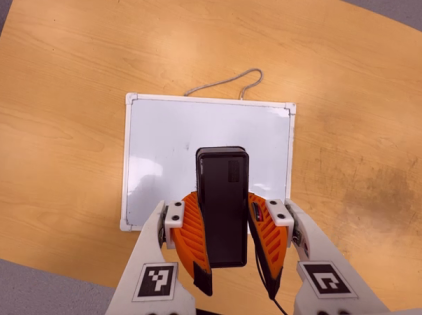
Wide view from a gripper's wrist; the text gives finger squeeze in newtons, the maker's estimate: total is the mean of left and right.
{"total": 8.3, "left": 7.4, "right": 9.2}